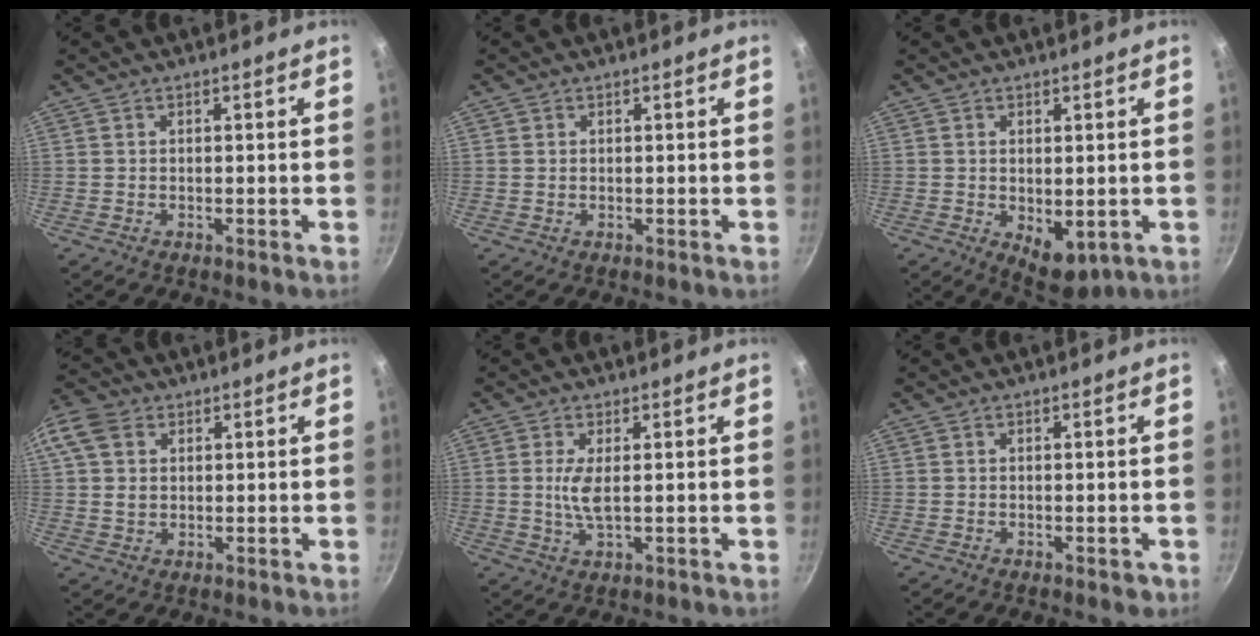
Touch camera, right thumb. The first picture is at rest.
{"total": 0.5, "force": [0.2, 0.5, 0.0], "torque": [0.002, 0.000, 0.001]}
{"total": 6.4, "force": [-0.8, 3.8, 5.2], "torque": [-0.059, -0.013, 0.003]}
{"total": 8.4, "force": [2.6, 6.4, 4.9], "torque": [-0.093, 0.002, 0.039]}
{"total": 4.2, "force": [0.5, 1.3, 4.0], "torque": [-0.089, -0.004, 0.012]}
{"total": 1.6, "force": [-0.6, 0.8, 1.2], "torque": [-0.014, 0.000, -0.007]}